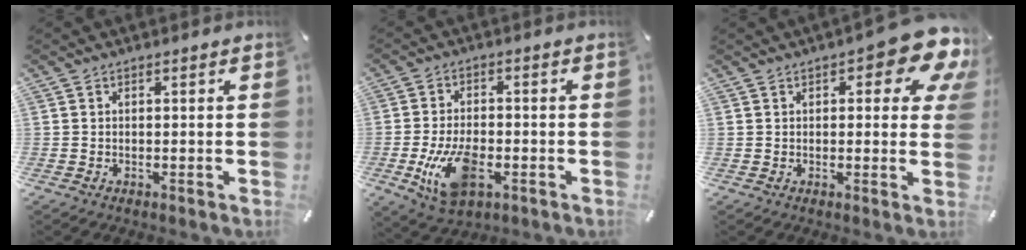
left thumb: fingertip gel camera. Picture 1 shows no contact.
{"total": 11.6, "force": [-3.3, 6.8, 8.9], "torque": [-0.173, -0.004, -0.058]}
{"total": 11.0, "force": [5.7, 4.1, 8.5], "torque": [-0.106, -0.032, 0.092]}